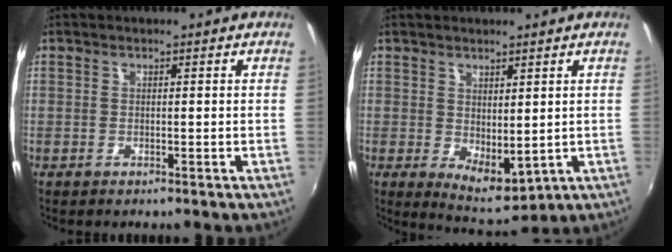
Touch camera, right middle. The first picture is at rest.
{"total": 6.2, "force": [0.9, 3.5, 5.0], "torque": [-0.071, -0.012, 0.028]}